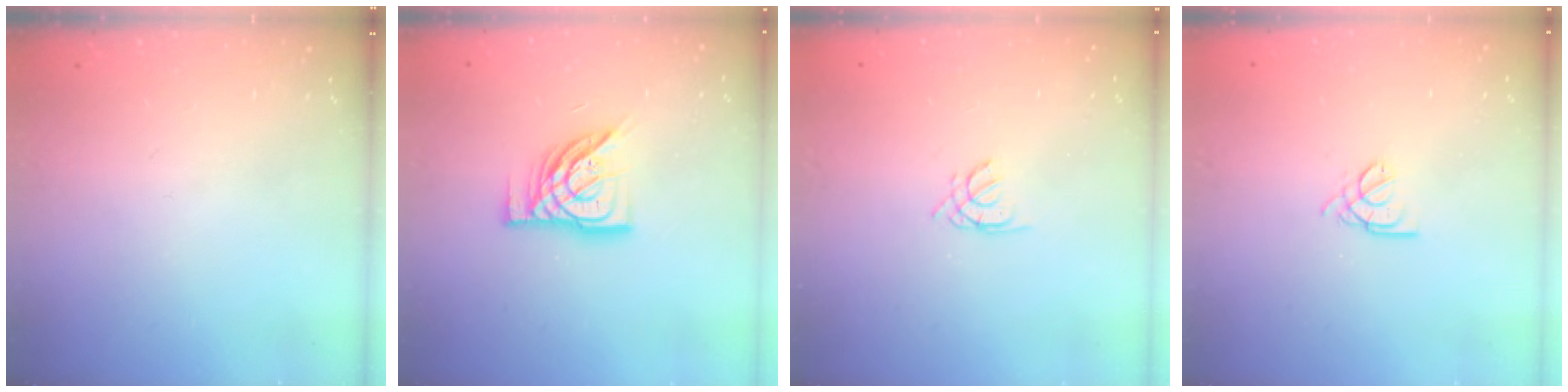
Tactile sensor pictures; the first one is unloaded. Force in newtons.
{"total": 13.3, "press": 13.2, "slide": 1.2}
{"total": 0.5, "press": 0.4, "slide": 0.3}
{"total": 2.2, "press": 2.1, "slide": 0.5}